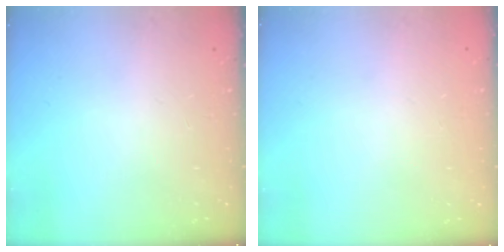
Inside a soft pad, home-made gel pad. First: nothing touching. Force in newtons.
{"total": 0.0}